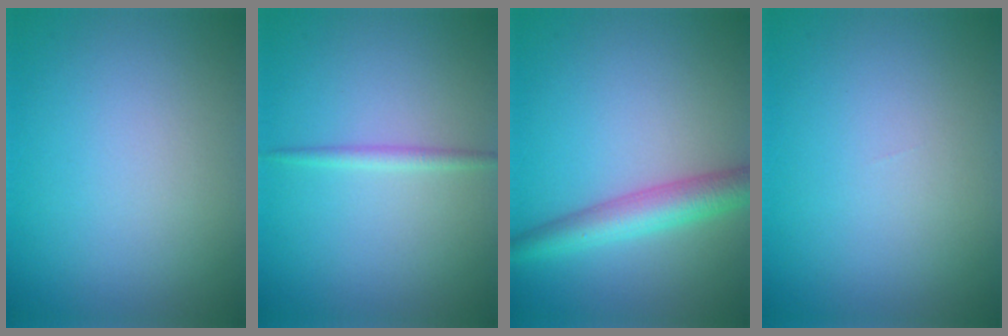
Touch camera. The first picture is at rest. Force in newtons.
{"total": 1.1, "press": 1.1, "slide": 0.1}
{"total": 4.3, "press": 4.3, "slide": 0.1}
{"total": 0.0}